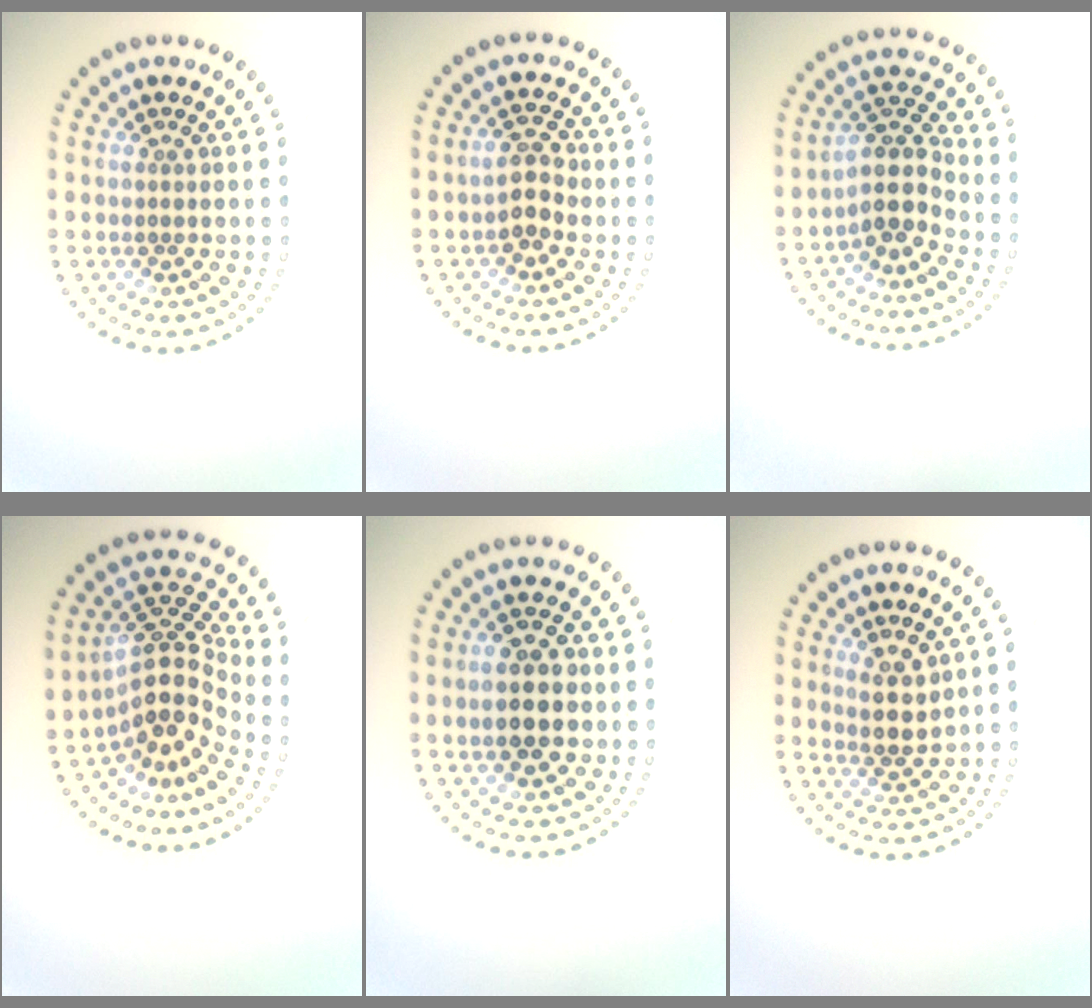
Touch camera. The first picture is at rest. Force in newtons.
{"total": 2.6, "press": 2.5, "slide": 0.5}
{"total": 3.7, "press": 2.9, "slide": 2.3}
{"total": 5.1, "press": 3.7, "slide": 3.5}
{"total": 4.1, "press": 4.1, "slide": 0.2}
{"total": 2.7, "press": 2.3, "slide": 1.4}